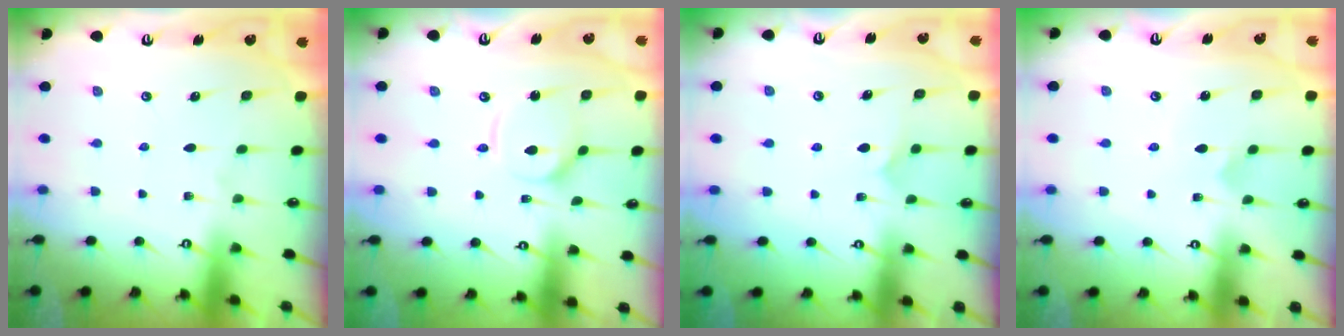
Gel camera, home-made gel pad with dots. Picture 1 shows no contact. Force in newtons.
{"total": 7.9, "press": 7.9, "slide": 0.6}
{"total": 5.8, "press": 5.8, "slide": 0.1}
{"total": 2.9, "press": 2.9, "slide": 0.2}